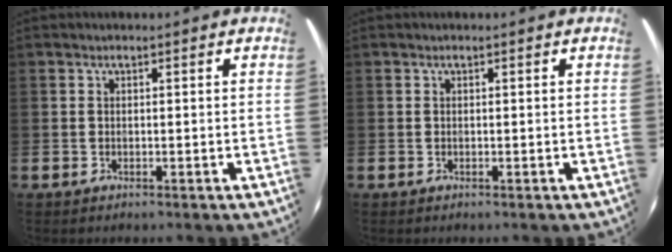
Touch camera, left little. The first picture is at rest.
{"total": 0.0}